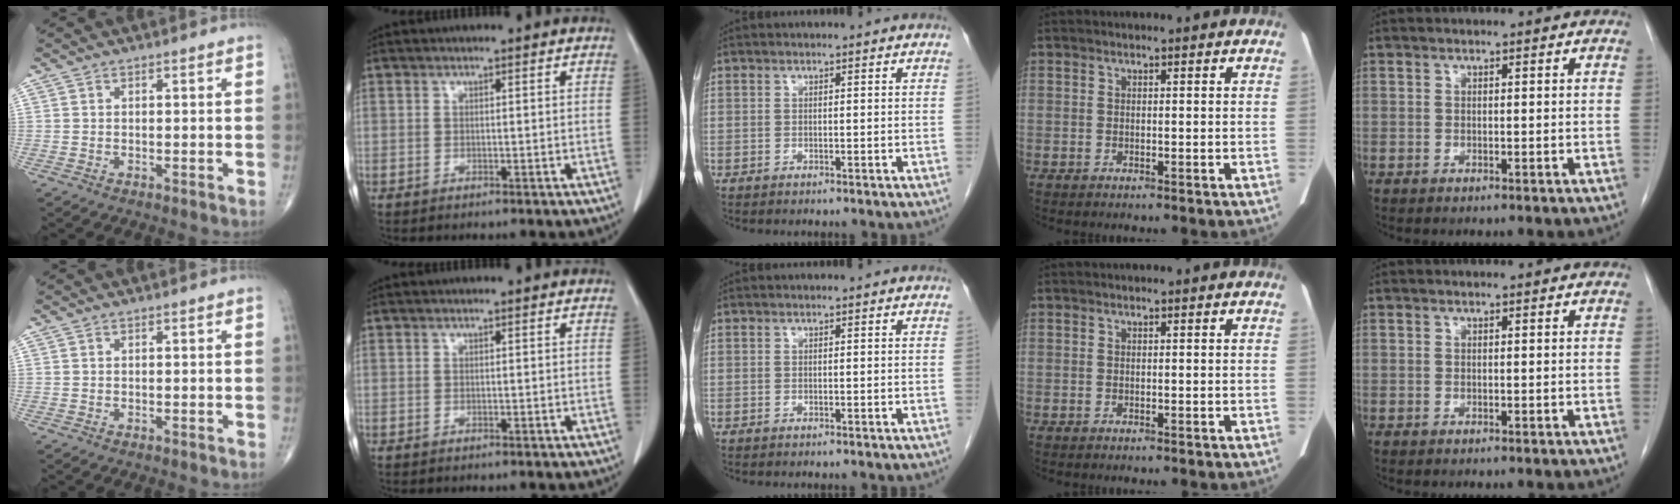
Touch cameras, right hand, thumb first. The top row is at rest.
{}